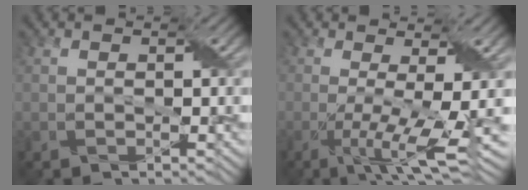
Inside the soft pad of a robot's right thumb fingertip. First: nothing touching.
{"total": 8.2, "force": [-1.7, 1.8, 7.8], "torque": [-0.131, -0.010, -0.022]}